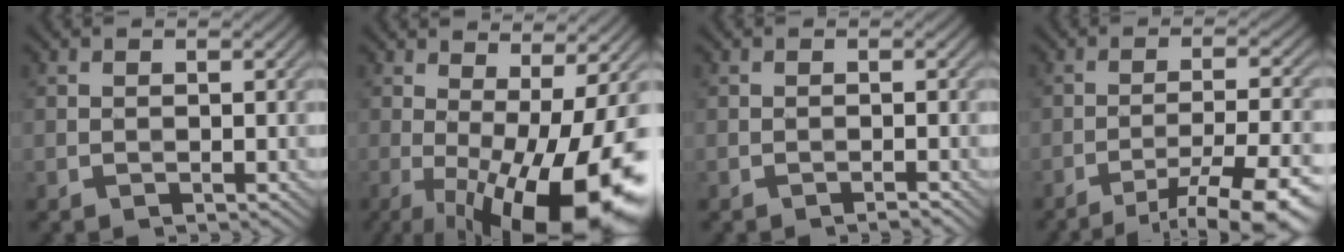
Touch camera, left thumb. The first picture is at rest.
{"total": 17.7, "force": [-4.0, 5.5, 16.3], "torque": [-0.226, -0.011, -0.051]}
{"total": 0.7, "force": [-0.6, -0.1, 0.4], "torque": [-0.005, 0.004, -0.014]}
{"total": 11.4, "force": [-7.9, 2.2, 7.9], "torque": [-0.127, 0.001, -0.106]}